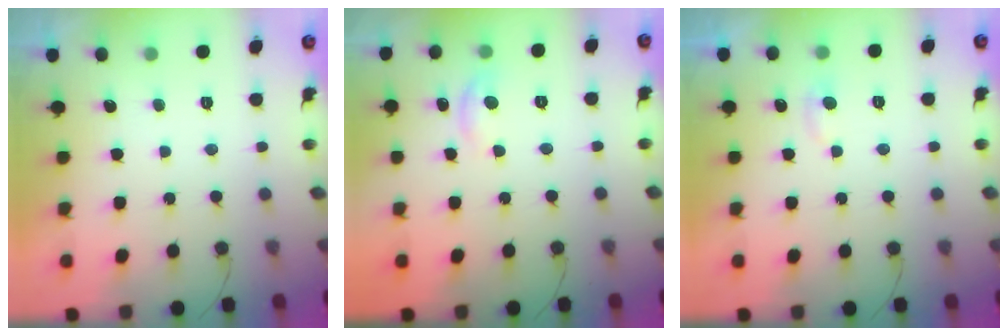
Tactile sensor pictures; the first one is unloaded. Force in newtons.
{"total": 7.5, "press": 7.5, "slide": 0.6}
{"total": 3.3, "press": 3.3, "slide": 0.4}